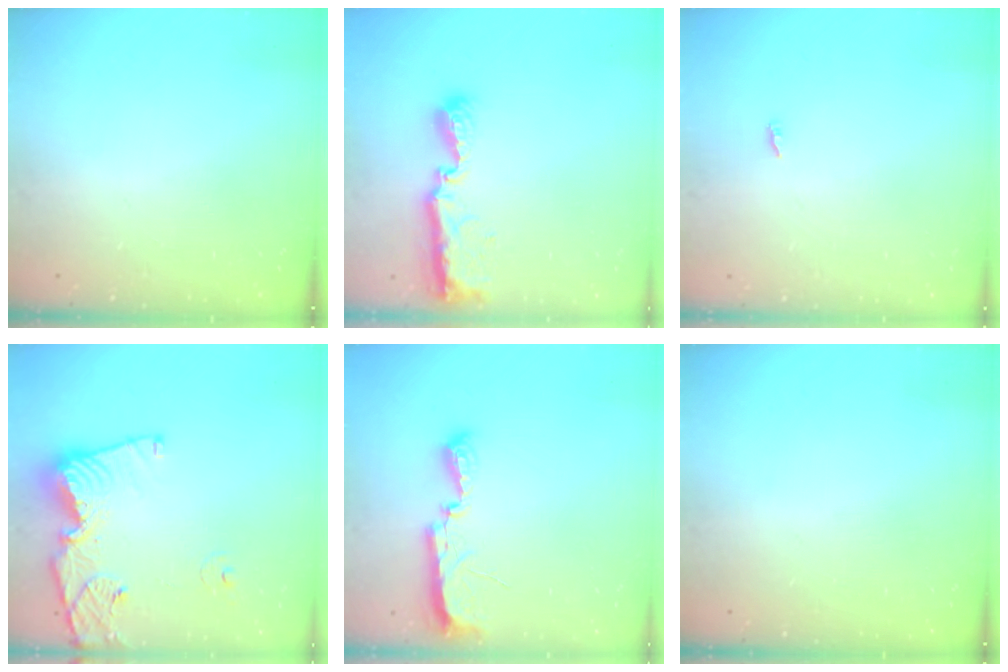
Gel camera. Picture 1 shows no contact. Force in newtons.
{"total": 8.6, "press": 8.6, "slide": 0.5}
{"total": 1.8, "press": 1.8, "slide": 0.2}
{"total": 14.7, "press": 14.6, "slide": 1.8}
{"total": 9.8, "press": 8.8, "slide": 4.4}
{"total": 0.0}